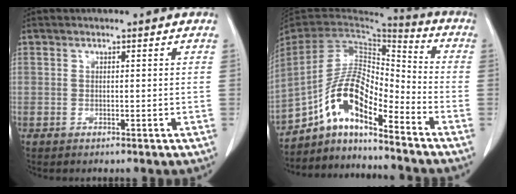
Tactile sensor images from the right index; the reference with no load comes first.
{"total": 13.5, "force": [-9.0, 3.4, 9.5], "torque": [-0.190, 0.026, -0.163]}